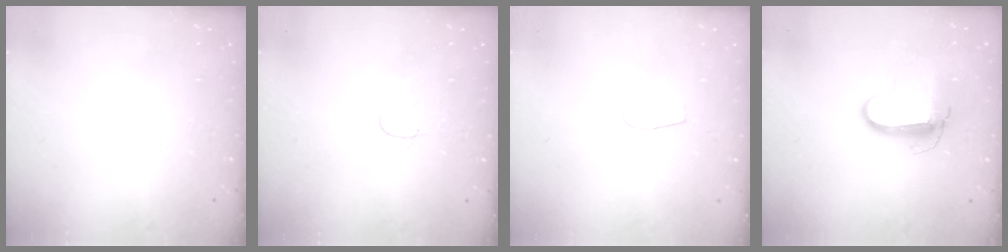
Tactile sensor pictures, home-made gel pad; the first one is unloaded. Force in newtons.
{"total": 4.0, "press": 4.0, "slide": 0.4}
{"total": 3.2, "press": 3.2, "slide": 0.3}
{"total": 8.9, "press": 8.9, "slide": 0.9}